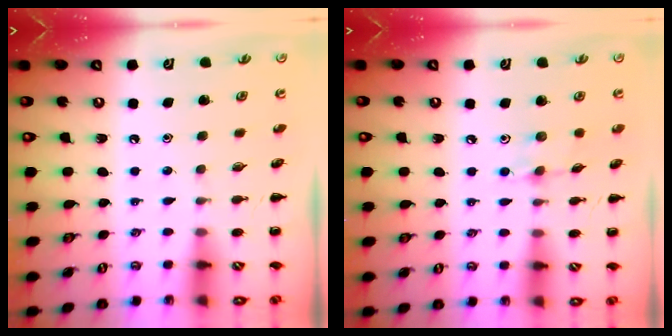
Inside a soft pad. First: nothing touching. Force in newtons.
{"total": 5.1, "press": 5.0, "slide": 1.0}